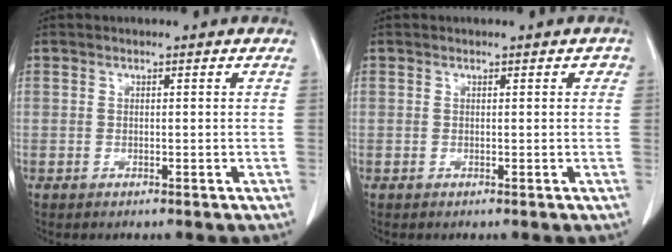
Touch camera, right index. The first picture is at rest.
{"total": 0.8, "force": [0.3, 0.5, 0.5], "torque": [0.004, 0.004, 0.001]}